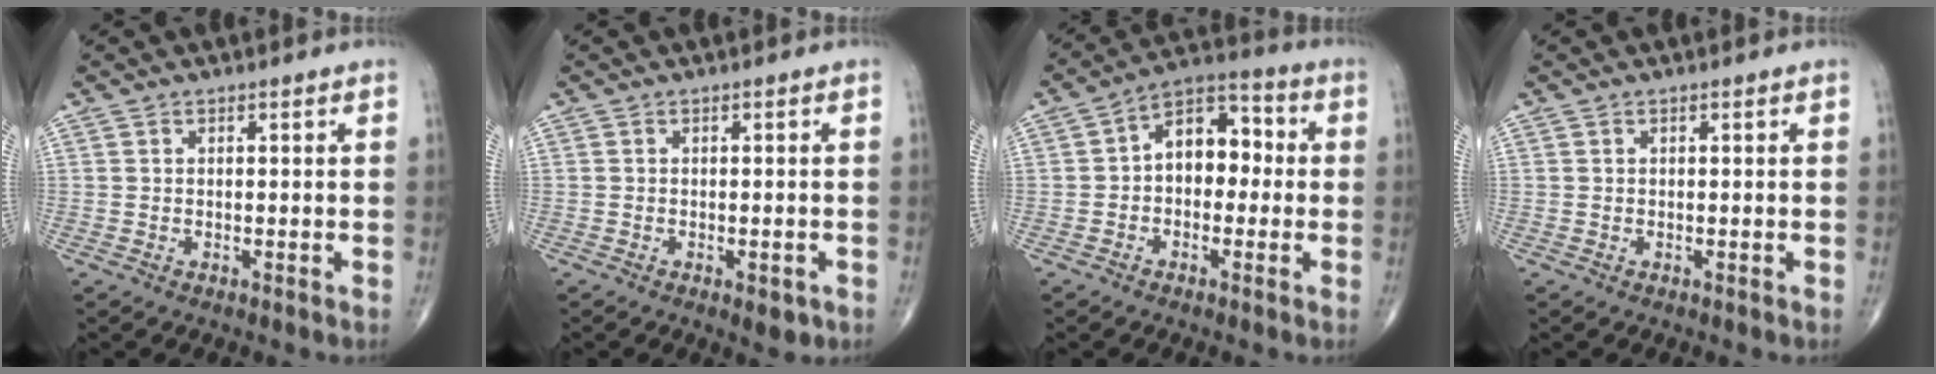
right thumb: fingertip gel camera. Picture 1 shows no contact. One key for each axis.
{"total": 2.7, "fx": -1.2, "fy": 1.2, "fz": 2.1, "tx": -0.021, "ty": 0.002, "tz": -0.010}
{"total": 10.3, "fx": 0.0, "fy": 6.8, "fz": 7.7, "tx": -0.087, "ty": 0.038, "tz": -0.015}
{"total": 0.0}